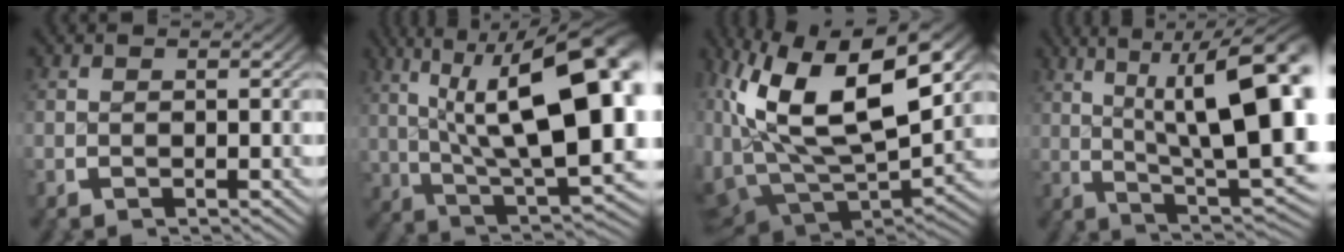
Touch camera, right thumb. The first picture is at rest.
{"total": 17.2, "force": [2.3, 8.2, 14.9], "torque": [-0.217, -0.029, 0.054]}
{"total": 17.5, "force": [0.8, 10.8, 13.8], "torque": [-0.286, -0.050, 0.034]}
{"total": 15.3, "force": [1.7, 6.8, 13.6], "torque": [-0.193, -0.030, 0.041]}